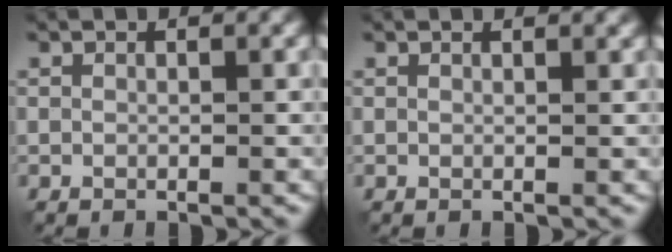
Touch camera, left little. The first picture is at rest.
{"total": 1.3, "force": [1.0, 0.4, 0.7], "torque": [-0.007, 0.001, 0.006]}